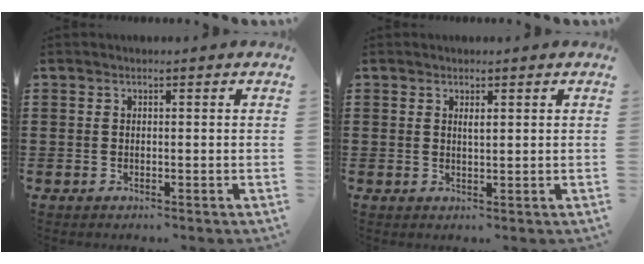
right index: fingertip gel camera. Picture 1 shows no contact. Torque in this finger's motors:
{"motor_torque": [0.45, 0.21, 0.00, 0.03]}